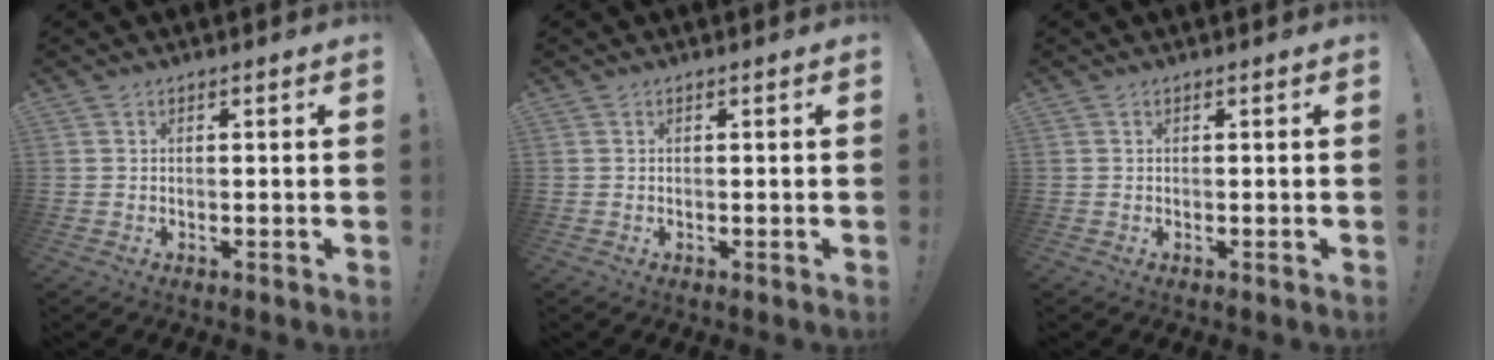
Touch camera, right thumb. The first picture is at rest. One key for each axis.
{"total": 0.0}
{"total": 0.0}